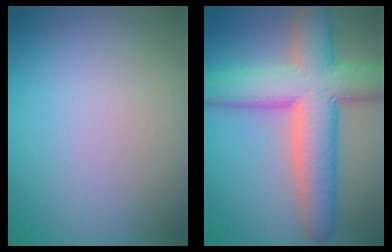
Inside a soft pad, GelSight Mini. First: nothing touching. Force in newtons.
{"total": 10.0, "press": 10.0, "slide": 0.5}